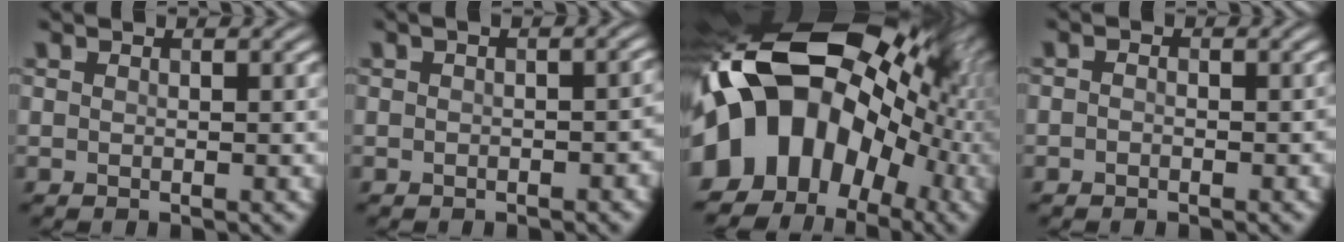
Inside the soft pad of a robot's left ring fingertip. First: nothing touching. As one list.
[{"total": 3.1, "force": [-0.3, 1.6, 2.7], "torque": [-0.028, 0.003, -0.012]}, {"total": 16.6, "force": [-3.0, 12.0, 11.2], "torque": [-0.214, 0.005, -0.072]}, {"total": 1.2, "force": [-1.0, 0.5, 0.0], "torque": [-0.003, -0.002, -0.030]}]